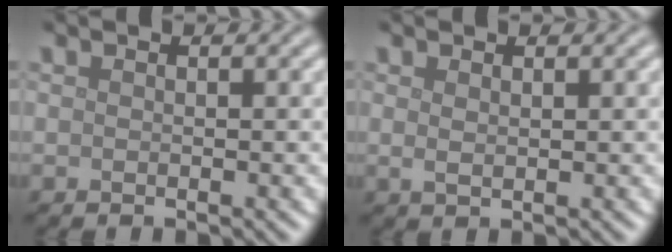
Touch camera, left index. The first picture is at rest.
{"total": 1.0, "force": [0.5, 0.3, 0.8], "torque": [-0.016, -0.002, 0.012]}